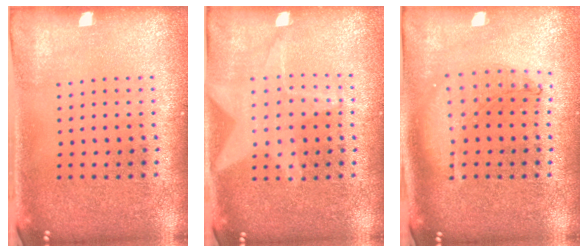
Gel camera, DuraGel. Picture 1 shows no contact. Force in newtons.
{"total": 1.0, "press": 1.0, "slide": 0.2}
{"total": 1.0, "press": 0.9, "slide": 0.3}